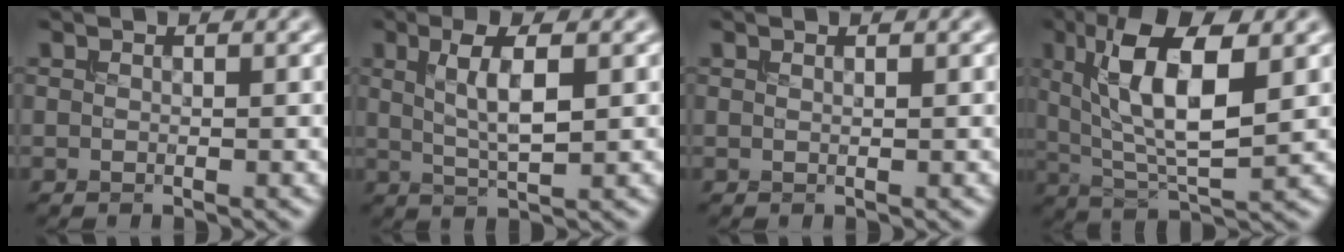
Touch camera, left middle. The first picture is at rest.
{"total": 4.4, "force": [0.9, 1.2, 4.1], "torque": [-0.082, 0.001, 0.018]}
{"total": 0.5, "force": [0.2, 0.2, 0.4], "torque": [-0.001, 0.001, -0.002]}
{"total": 9.3, "force": [2.4, 3.3, 8.3], "torque": [-0.152, -0.002, 0.041]}